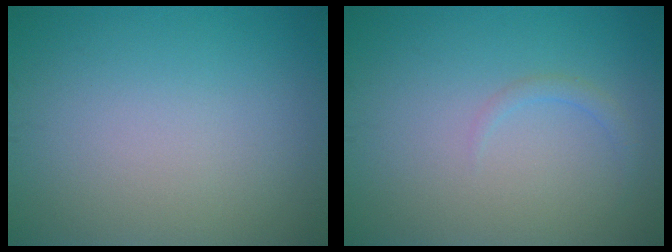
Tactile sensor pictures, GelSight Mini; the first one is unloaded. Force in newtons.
{"total": 1.0, "press": 1.0, "slide": 0.1}